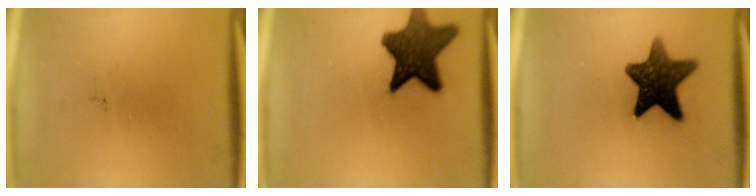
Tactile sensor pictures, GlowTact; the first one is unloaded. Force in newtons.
{"total": 12.4}
{"total": 12.5}